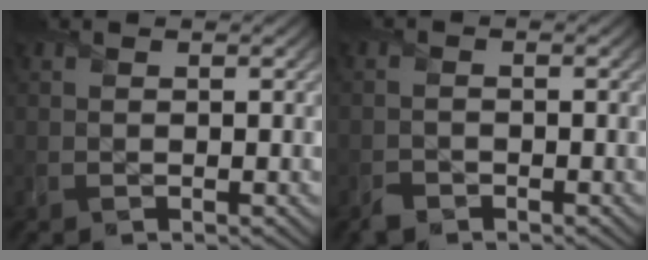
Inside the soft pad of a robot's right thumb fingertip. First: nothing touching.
{"total": 1.3, "force": [-1.1, 0.7, 0.1], "torque": [-0.001, -0.001, -0.026]}